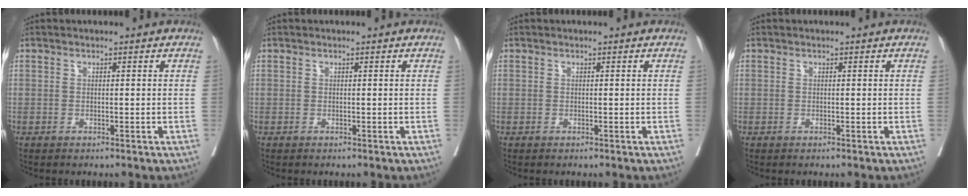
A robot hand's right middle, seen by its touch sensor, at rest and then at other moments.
{"total": 0.0}
{"total": 0.0}
{"total": 0.0}